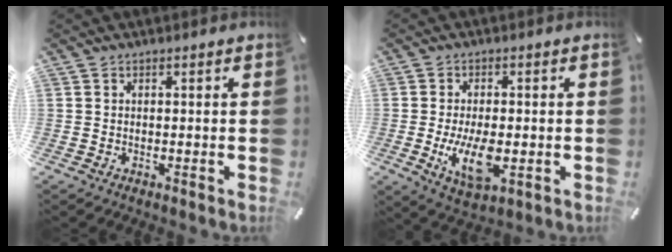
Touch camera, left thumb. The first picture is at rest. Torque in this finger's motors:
{"motor_torque": [0.24, 1.32, 0.22, 0.09, 0.26]}